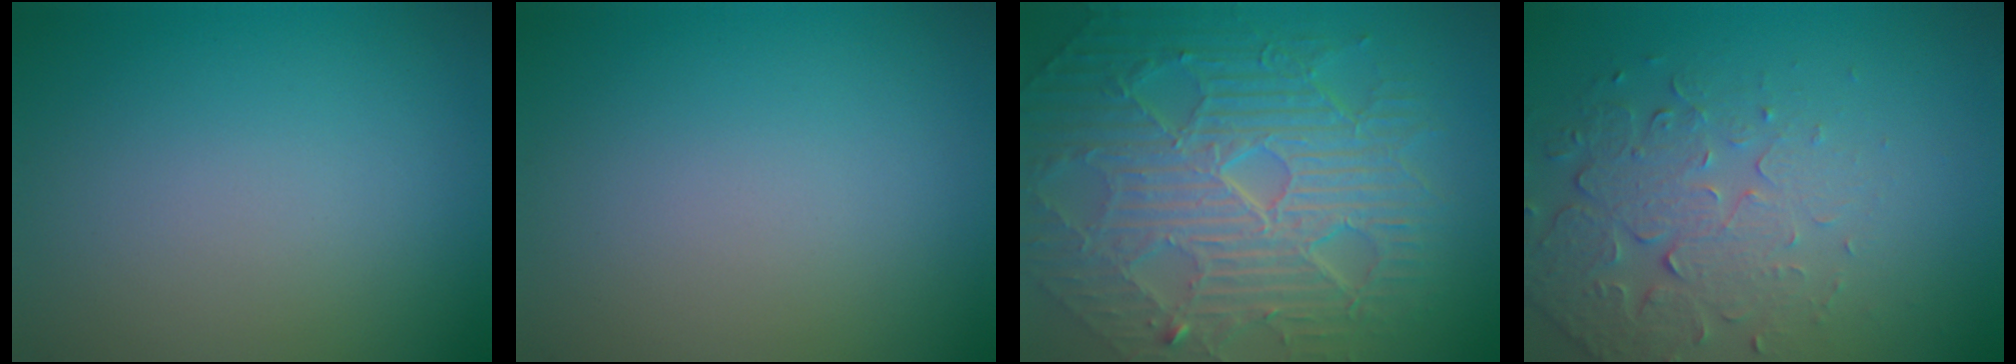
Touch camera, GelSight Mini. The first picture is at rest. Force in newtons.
{"total": 0.0}
{"total": 10.8, "press": 7.0, "slide": 8.2}
{"total": 5.2, "press": 3.7, "slide": 3.6}